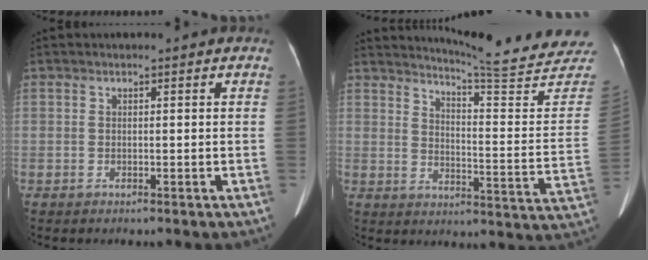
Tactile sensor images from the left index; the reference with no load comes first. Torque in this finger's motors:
{"motor_torque": [0.61, -1.29, -0.05, 0.03]}